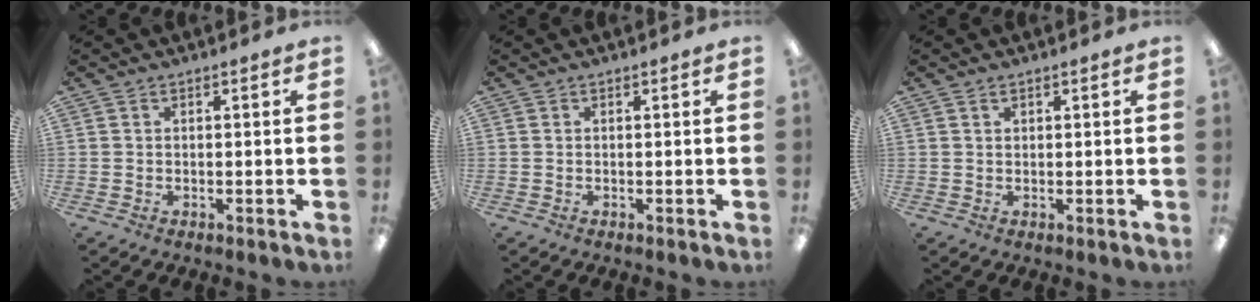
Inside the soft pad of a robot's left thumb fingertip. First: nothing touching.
{"total": 0.0}
{"total": 1.0, "force": [0.6, 0.6, 0.5], "torque": [-0.011, 0.002, 0.011]}